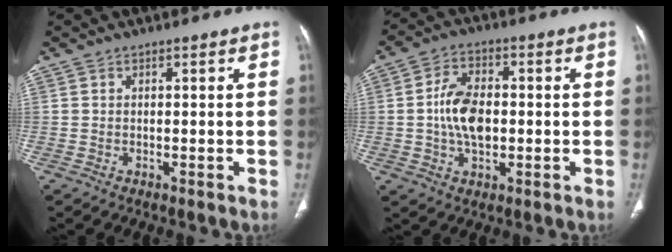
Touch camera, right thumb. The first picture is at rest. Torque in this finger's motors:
{"motor_torque": [1.79, 1.80, 1.44, -0.42, 0.09]}